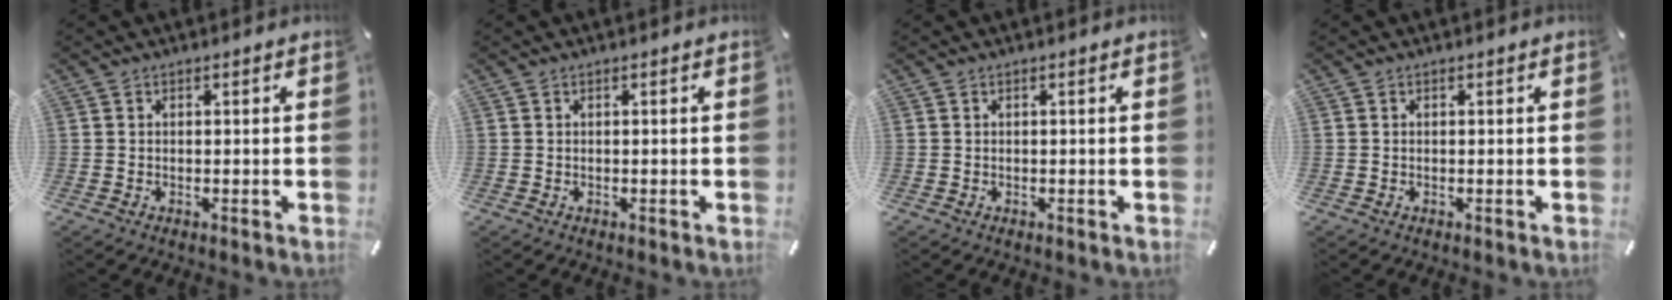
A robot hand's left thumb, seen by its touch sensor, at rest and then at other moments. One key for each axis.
{"total": 0.0}
{"total": 0.0}
{"total": 0.0}